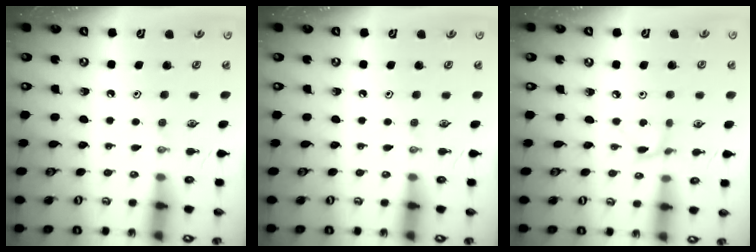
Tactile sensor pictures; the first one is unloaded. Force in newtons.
{"total": 0.0}
{"total": 2.0, "press": 2.0, "slide": 0.2}